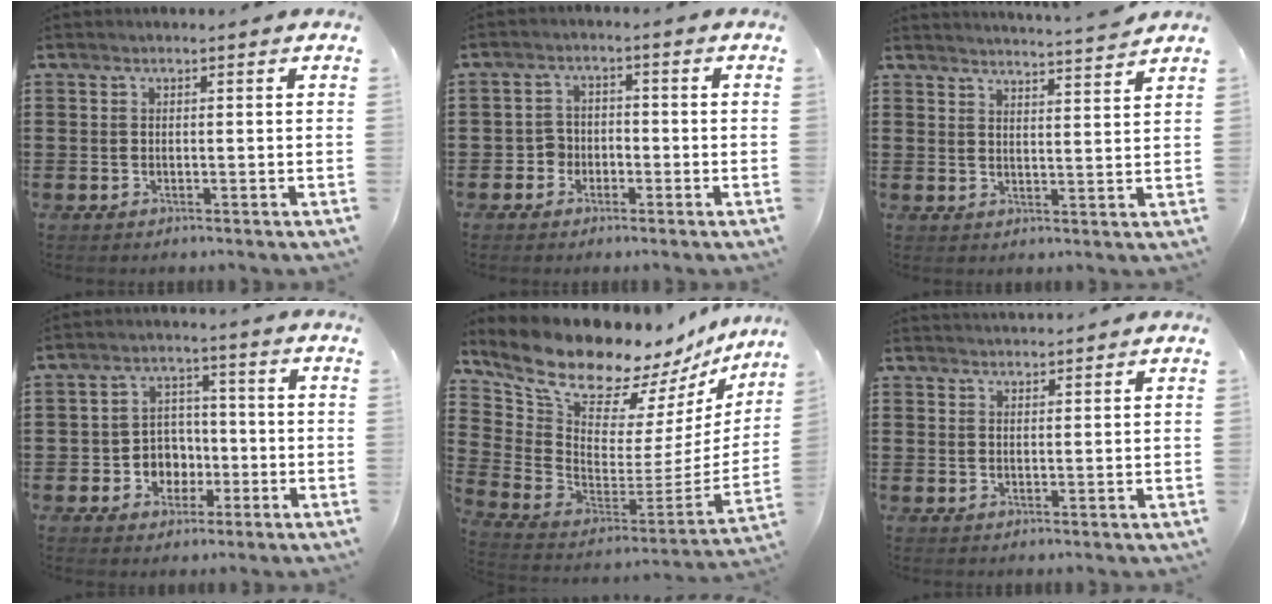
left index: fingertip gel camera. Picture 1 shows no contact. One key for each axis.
{"total": 2.9, "fx": -1.8, "fy": 2.2, "fz": 0.6, "tx": -0.021, "ty": 0.006, "tz": -0.040}
{"total": 3.5, "fx": 3.4, "fy": -0.8, "fz": 0.4, "tx": -0.020, "ty": -0.021, "tz": 0.060}
{"total": 5.1, "fx": -1.7, "fy": 4.6, "fz": 1.4, "tx": -0.039, "ty": 0.013, "tz": -0.032}
{"total": 12.5, "fx": 10.8, "fy": 4.4, "fz": 4.5, "tx": -0.130, "ty": -0.090, "tz": 0.193}
{"total": 1.6, "fx": 1.6, "fy": 0.2, "fz": 0.0, "tx": -0.004, "ty": 0.000, "tz": 0.032}